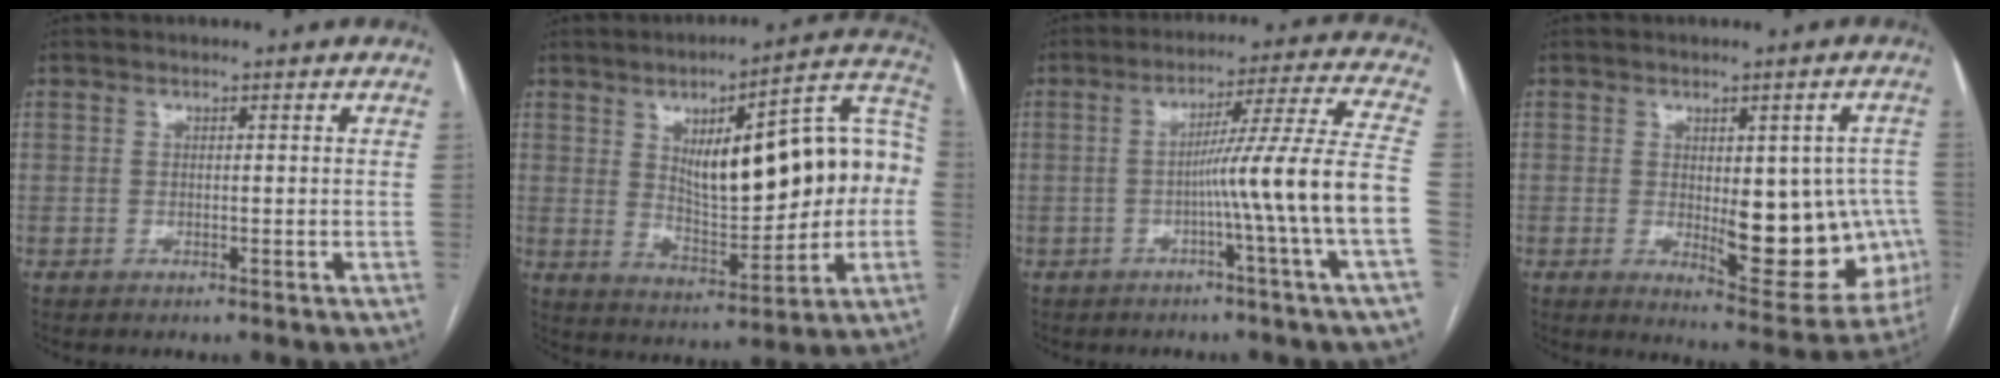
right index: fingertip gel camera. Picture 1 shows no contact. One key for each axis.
{"total": 21.5, "fx": 2.2, "fy": 6.6, "fz": 20.3, "tx": -0.294, "ty": 0.035, "tz": 0.040}
{"total": 13.2, "fx": -3.2, "fy": -3.1, "fz": 12.4, "tx": -0.178, "ty": 0.008, "tz": -0.054}
{"total": 14.3, "fx": -1.5, "fy": 5.7, "fz": 13.1, "tx": -0.144, "ty": 0.000, "tz": -0.002}